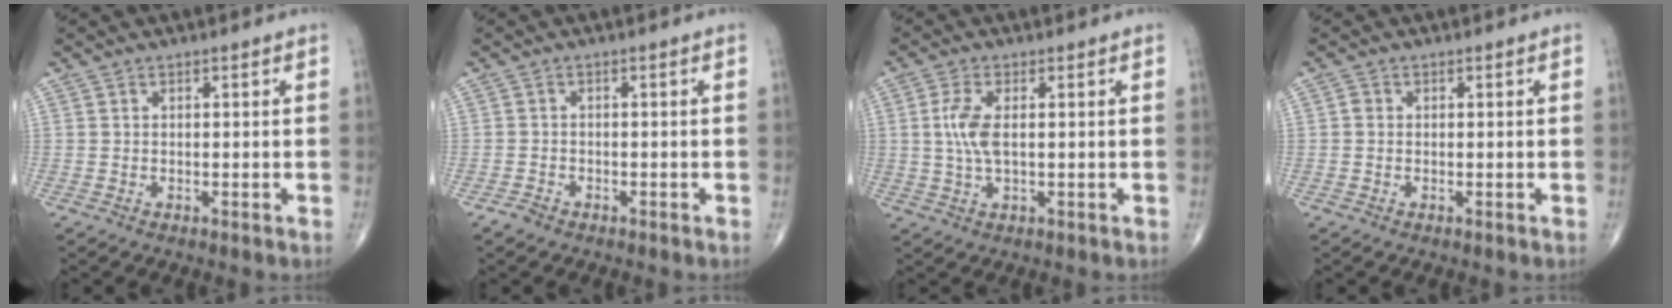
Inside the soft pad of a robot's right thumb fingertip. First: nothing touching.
{"total": 1.5, "force": [-1.1, 0.8, 0.4], "torque": [-0.012, 0.003, -0.022]}
{"total": 5.3, "force": [0.5, 2.1, 4.9], "torque": [-0.115, 0.001, 0.009]}
{"total": 0.8, "force": [-0.1, 0.7, 0.4], "torque": [-0.003, 0.001, -0.005]}